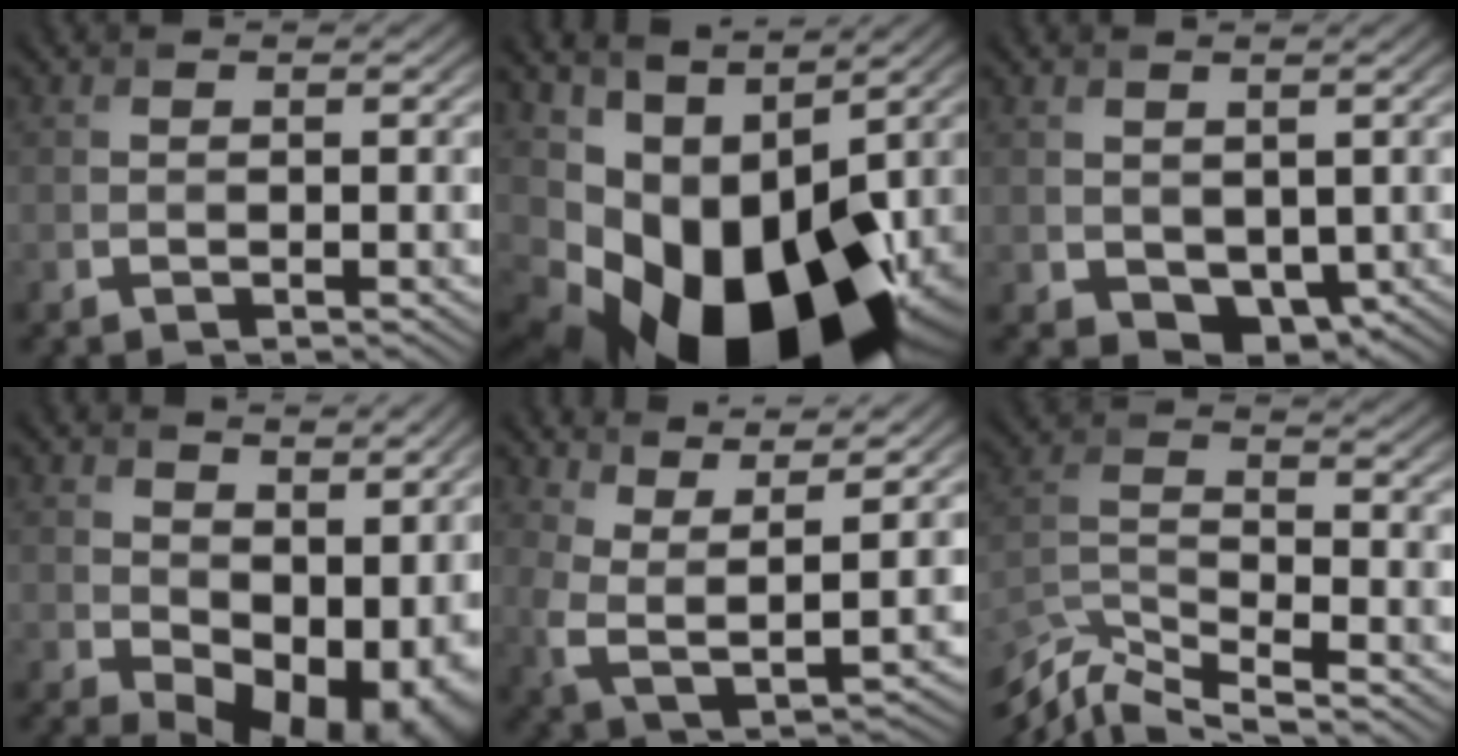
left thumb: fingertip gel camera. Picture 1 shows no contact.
{"total": 17.1, "force": [-2.3, 11.2, 12.7], "torque": [-0.202, -0.021, -0.004]}
{"total": 3.1, "force": [0.2, 2.5, 1.8], "torque": [-0.038, -0.010, 0.006]}
{"total": 13.5, "force": [1.7, 9.1, 9.8], "torque": [-0.116, -0.028, 0.072]}
{"total": 7.7, "force": [4.8, 2.7, 5.5], "torque": [-0.125, -0.002, 0.092]}
{"total": 8.8, "force": [-7.4, 2.0, 4.4], "torque": [-0.098, -0.012, -0.154]}